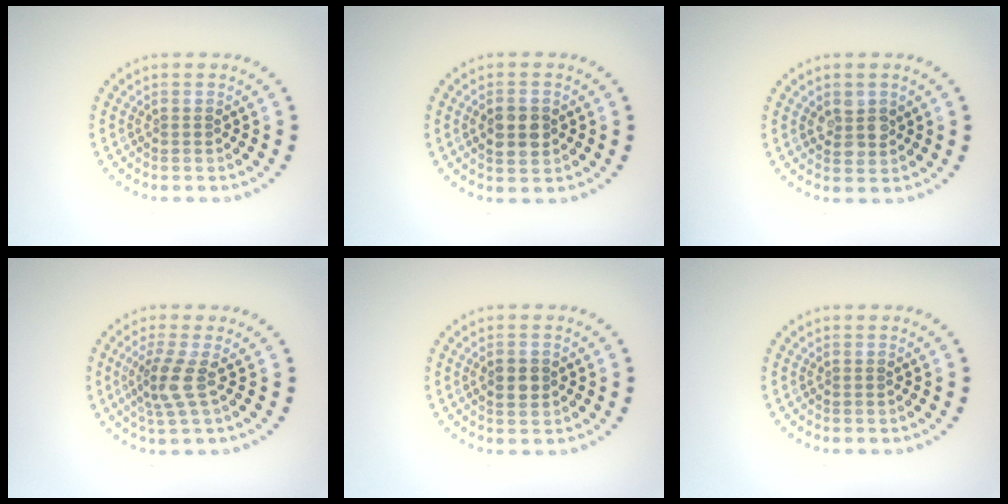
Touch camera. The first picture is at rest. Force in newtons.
{"total": 2.6, "press": 2.6, "slide": 0.0}
{"total": 2.2, "press": 2.1, "slide": 0.7}
{"total": 2.7, "press": 2.1, "slide": 1.8}
{"total": 1.8, "press": 1.8, "slide": 0.1}
{"total": 0.0}